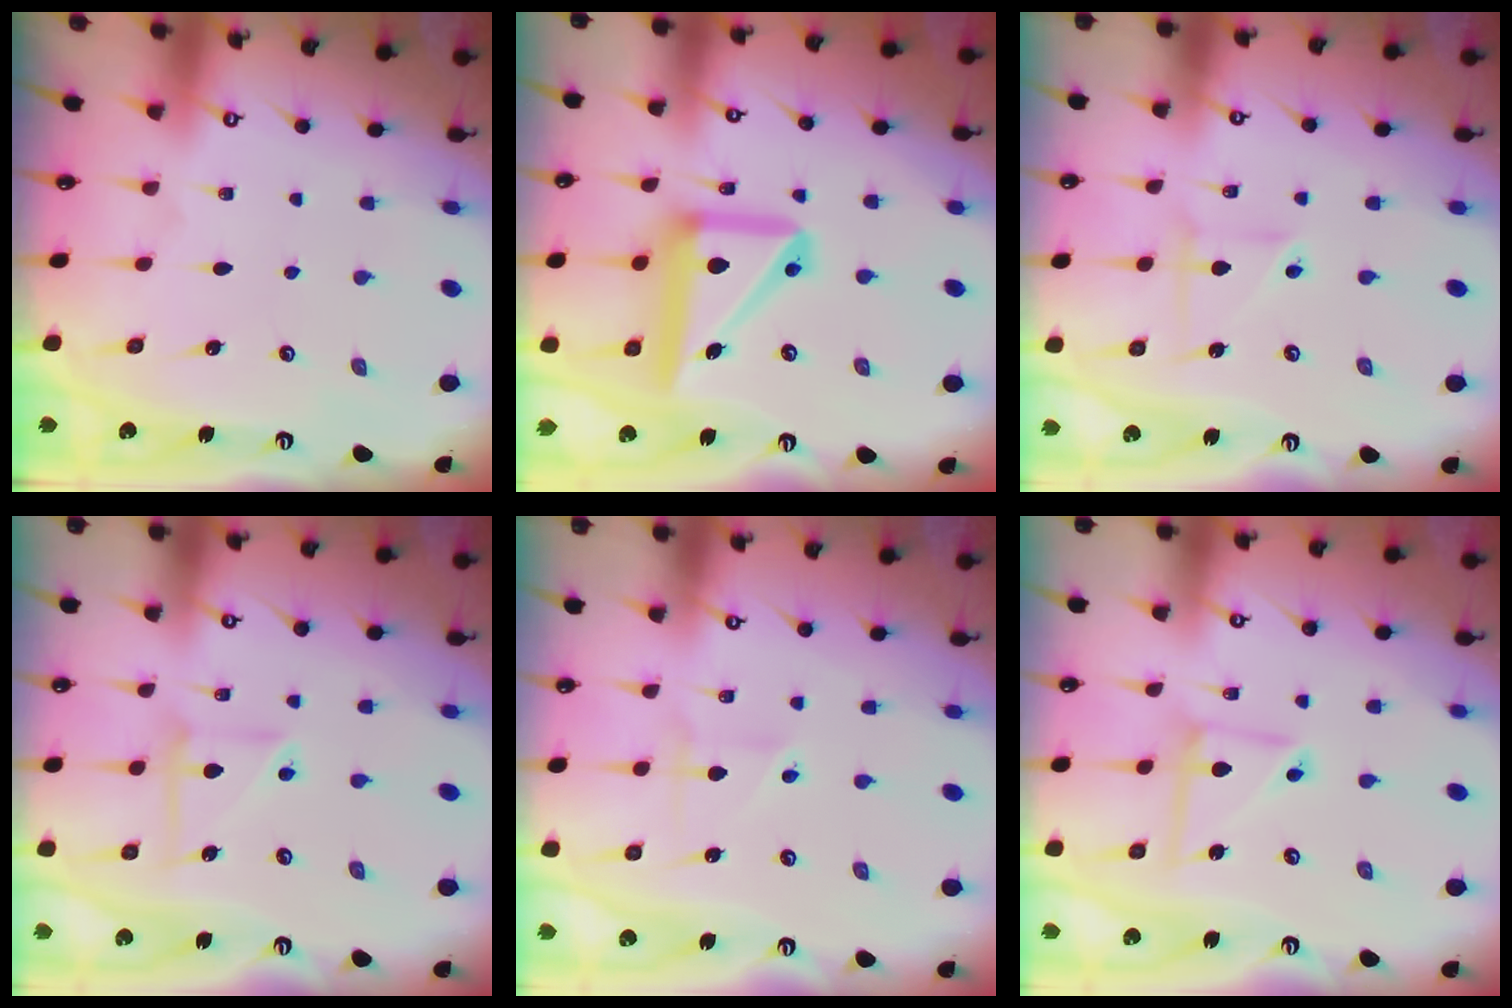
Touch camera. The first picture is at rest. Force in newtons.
{"total": 16.1, "press": 16.0, "slide": 2.1}
{"total": 3.3, "press": 3.2, "slide": 0.4}
{"total": 8.4, "press": 8.3, "slide": 1.1}
{"total": 1.6, "press": 1.4, "slide": 0.9}
{"total": 7.3, "press": 7.2, "slide": 0.6}